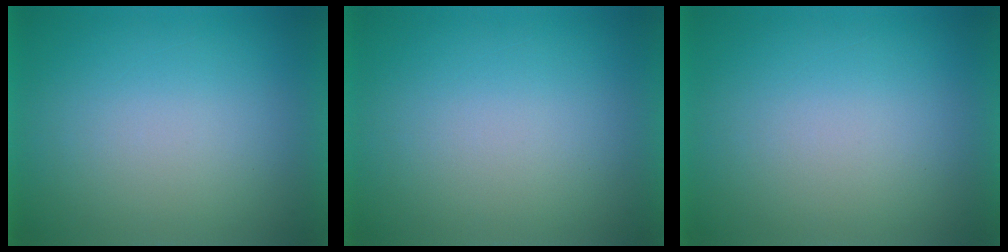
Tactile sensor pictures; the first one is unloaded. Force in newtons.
{"total": 0.0}
{"total": 0.0}